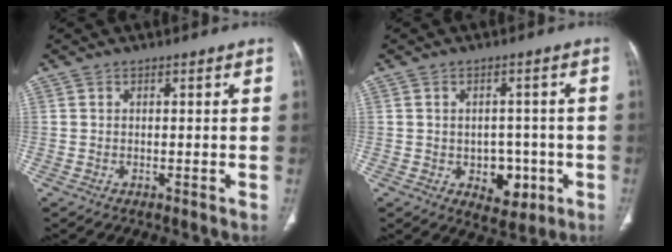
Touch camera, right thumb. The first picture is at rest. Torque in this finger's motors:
{"motor_torque": [-0.31, 0.45, -0.22, 0.24, 0.11]}